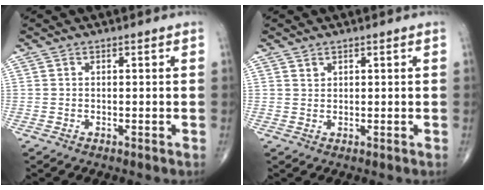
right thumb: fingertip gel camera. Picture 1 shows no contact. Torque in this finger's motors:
{"motor_torque": [-0.17, 0.08, -0.12, 0.18, 0.04]}